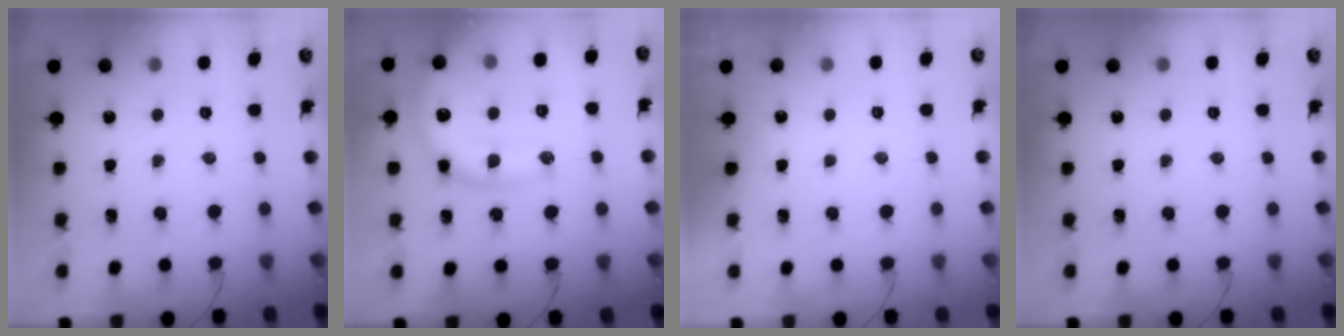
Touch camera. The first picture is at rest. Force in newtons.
{"total": 14.7, "press": 14.6, "slide": 1.5}
{"total": 2.8, "press": 2.8, "slide": 0.1}
{"total": 0.0}